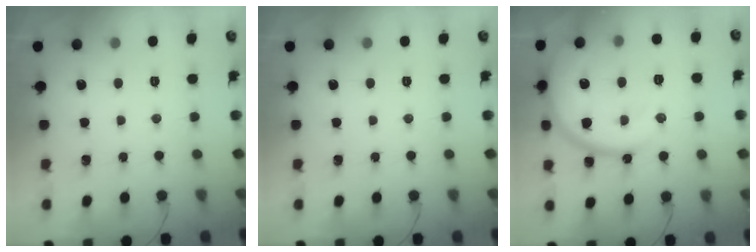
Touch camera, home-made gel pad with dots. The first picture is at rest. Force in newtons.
{"total": 0.0}
{"total": 17.6, "press": 17.5, "slide": 1.8}